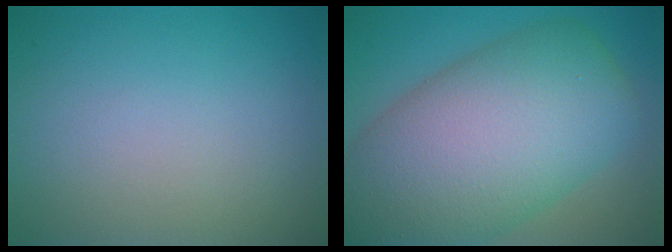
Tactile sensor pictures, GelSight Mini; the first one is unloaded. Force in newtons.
{"total": 14.4, "press": 14.3, "slide": 0.8}